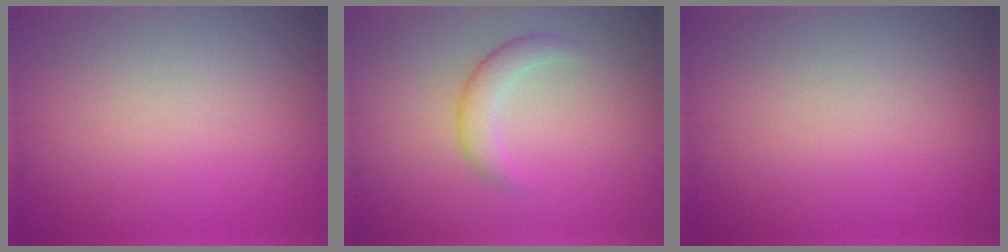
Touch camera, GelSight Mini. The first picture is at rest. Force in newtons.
{"total": 2.5, "press": 2.5, "slide": 0.0}
{"total": 0.0}